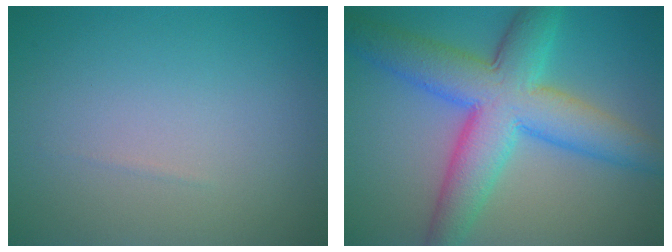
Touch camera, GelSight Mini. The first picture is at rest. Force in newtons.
{"total": 9.5, "press": 9.5, "slide": 0.1}